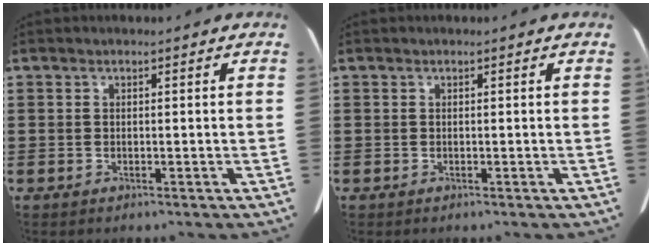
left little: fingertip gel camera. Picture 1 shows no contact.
{"total": 0.0}